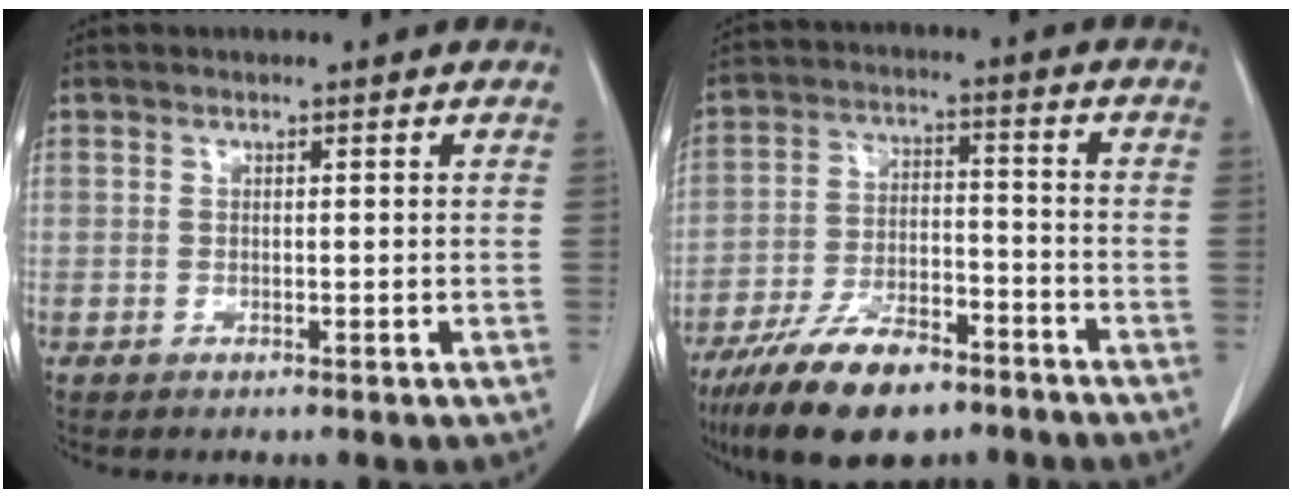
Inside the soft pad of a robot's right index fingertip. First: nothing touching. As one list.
[{"total": 13.5, "force": [-9.7, 4.9, 8.0], "torque": [-0.143, -0.009, -0.171]}]